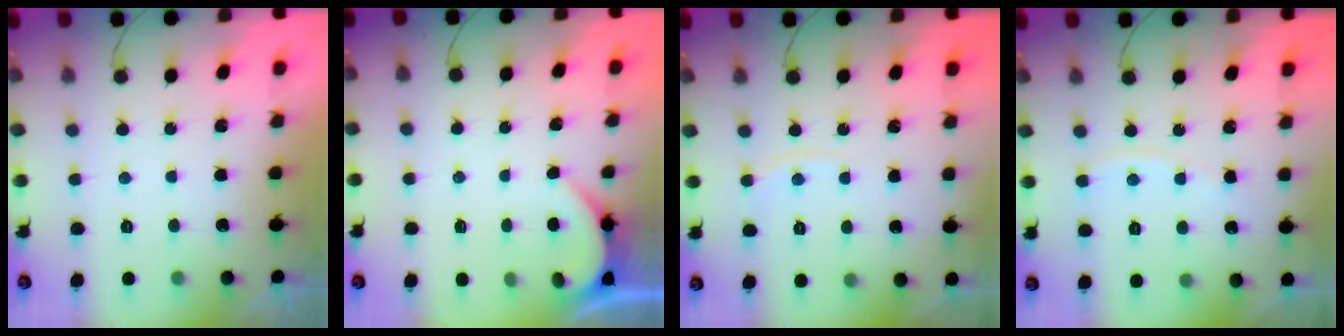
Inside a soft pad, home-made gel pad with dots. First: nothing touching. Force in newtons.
{"total": 2.3, "press": 2.3, "slide": 0.2}
{"total": 2.9, "press": 2.9, "slide": 0.1}
{"total": 2.5, "press": 2.5, "slide": 0.3}